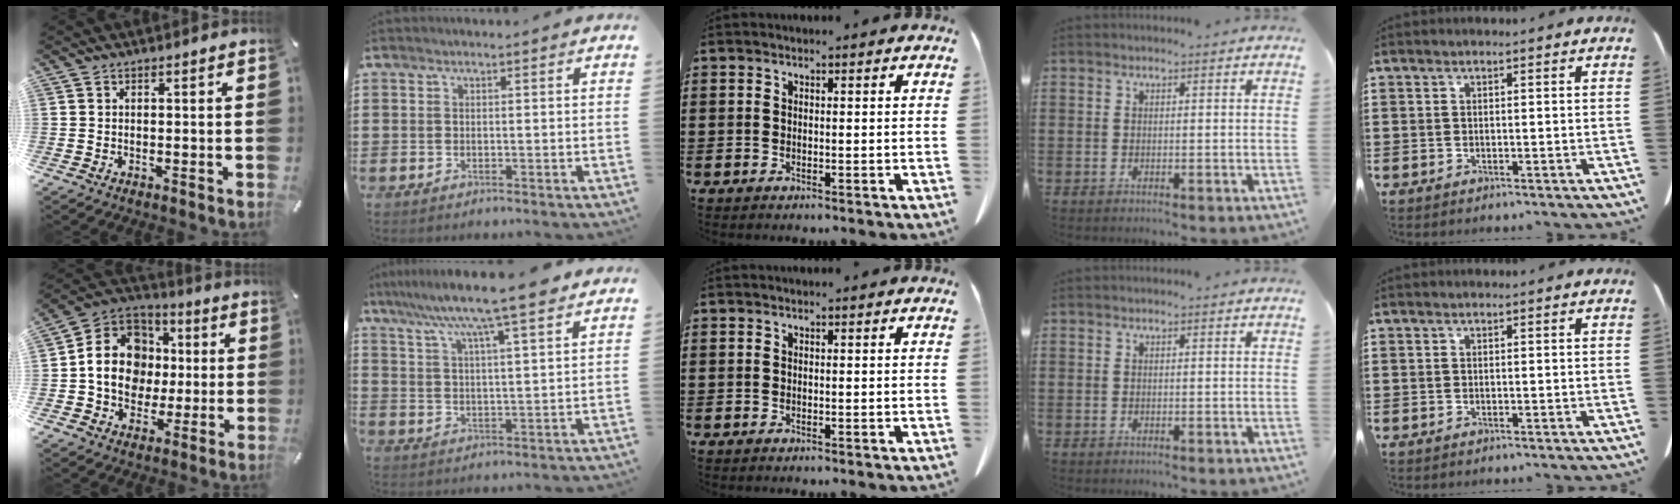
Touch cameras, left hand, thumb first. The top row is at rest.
{"thumb": {"total": 15.1, "force": [-0.9, 13.2, 7.2], "torque": [-0.149, 0.013, -0.015]}, "index": {"total": 9.2, "force": [7.6, -0.4, 5.1], "torque": [-0.117, -0.036, 0.124]}}